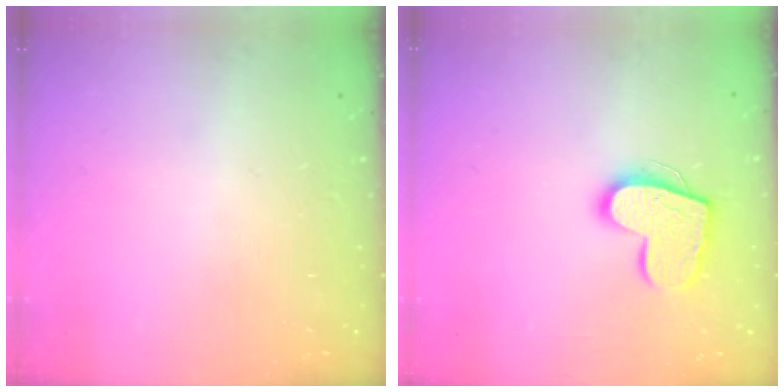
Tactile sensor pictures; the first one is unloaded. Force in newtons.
{"total": 14.6, "press": 14.6, "slide": 1.1}